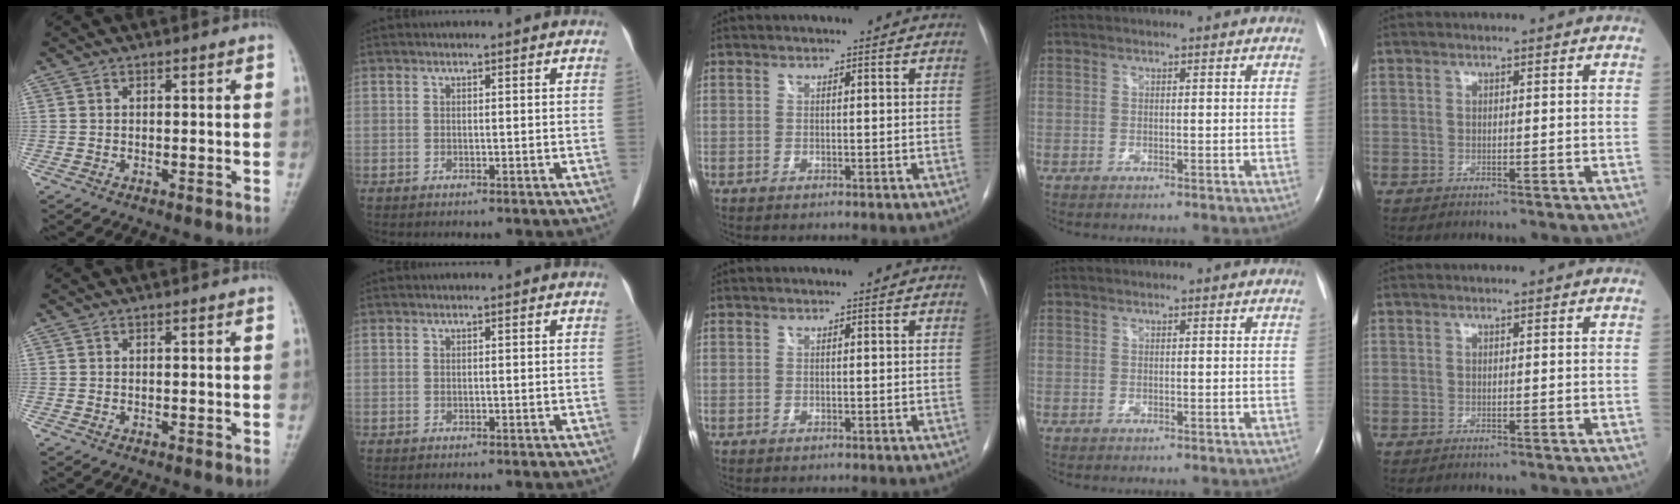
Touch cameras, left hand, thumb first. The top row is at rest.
{}